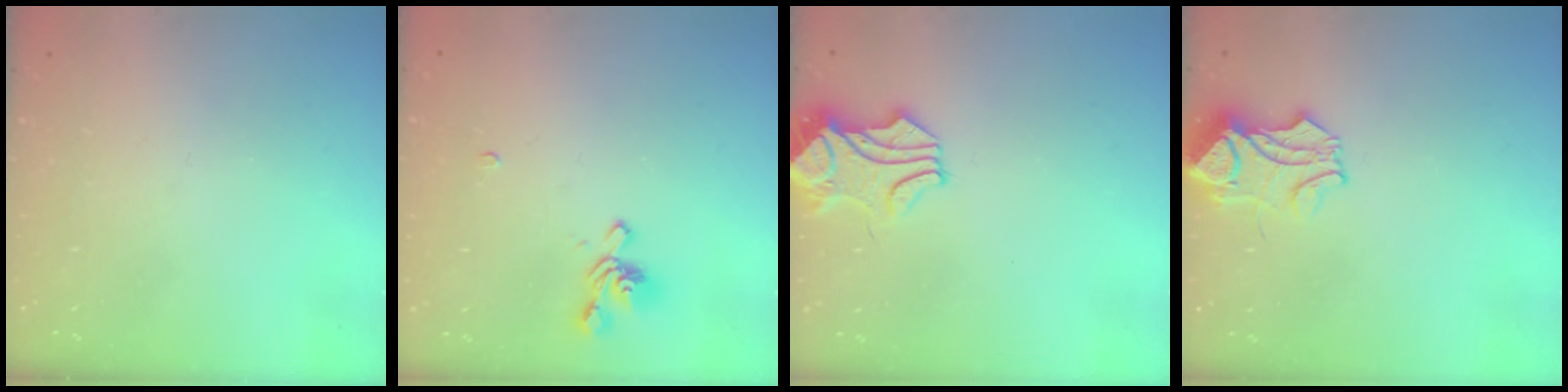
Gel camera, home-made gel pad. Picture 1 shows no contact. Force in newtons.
{"total": 1.5, "press": 1.1, "slide": 1.0}
{"total": 1.6, "press": 1.5, "slide": 0.5}
{"total": 7.7, "press": 7.7, "slide": 0.9}